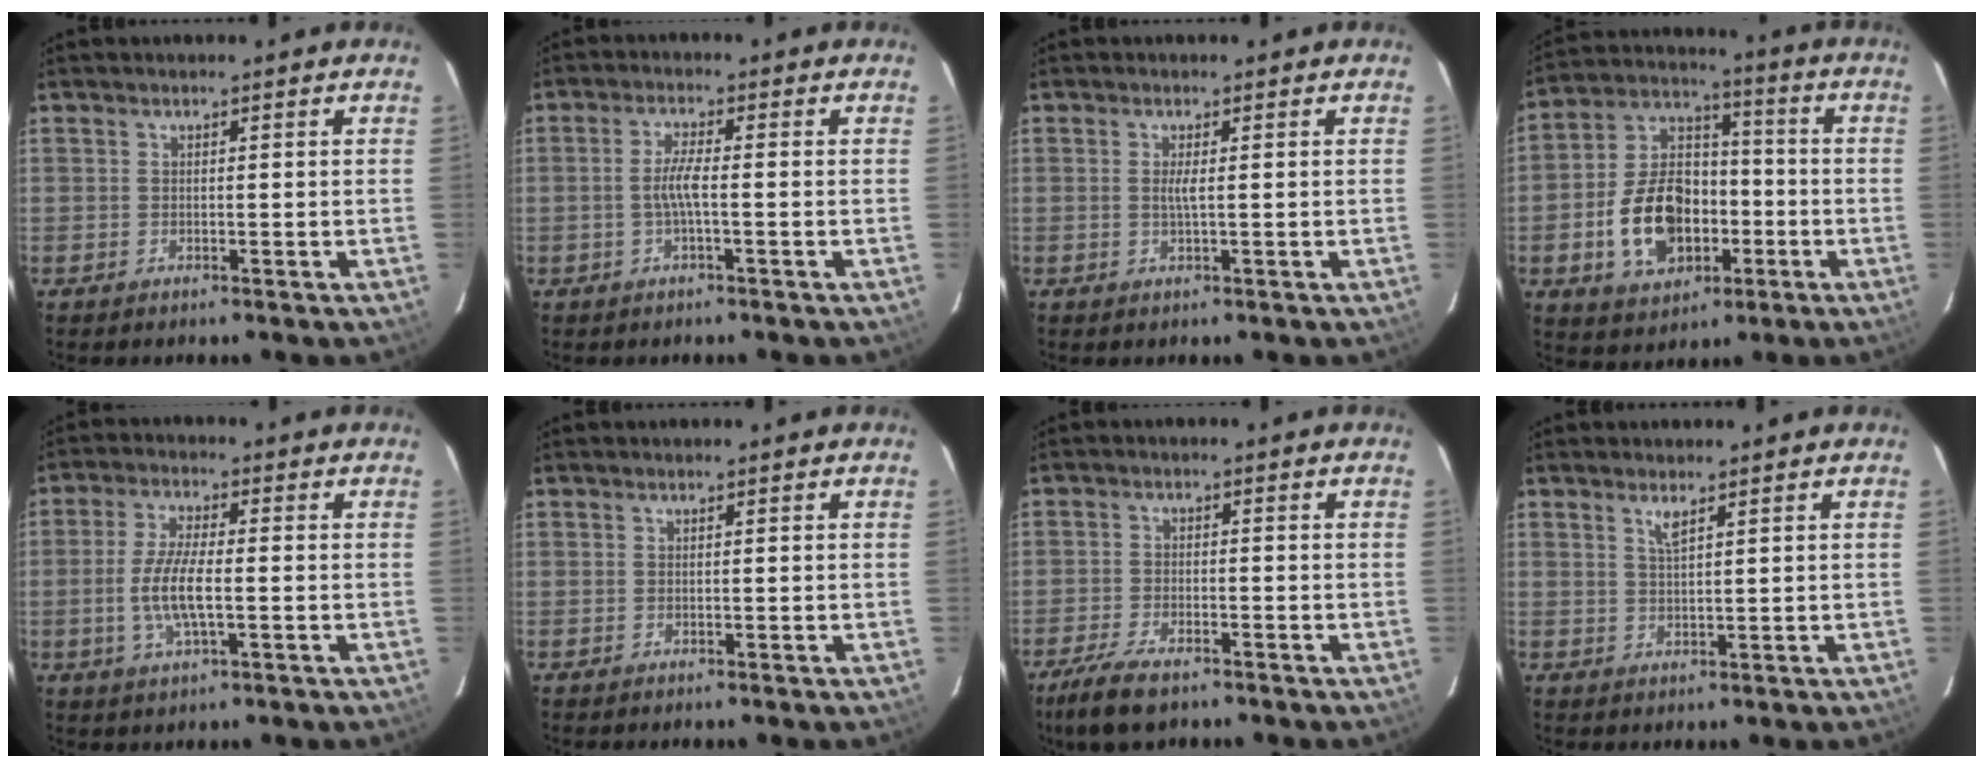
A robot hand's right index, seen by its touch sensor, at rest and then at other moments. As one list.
[{"total": 3.6, "force": [-0.8, 0.2, 3.6], "torque": [-0.072, 0.002, -0.014]}, {"total": 1.6, "force": [0.2, -0.1, 1.6], "torque": [-0.031, -0.002, 0.002]}, {"total": 16.0, "force": [-4.5, 10.7, 11.0], "torque": [-0.228, 0.024, -0.063]}, {"total": 8.0, "force": [-1.2, 2.2, 7.5], "torque": [-0.154, -0.003, -0.026]}, {"total": 0.0}, {"total": 7.8, "force": [-5.9, 2.5, 4.4], "torque": [-0.119, -0.020, -0.111]}, {"total": 2.1, "force": [1.4, 0.3, 1.6], "torque": [-0.030, 0.000, 0.026]}]